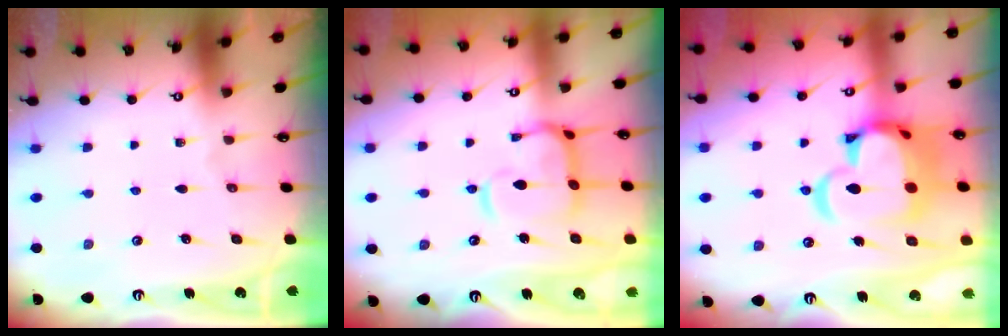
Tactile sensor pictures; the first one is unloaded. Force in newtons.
{"total": 8.4, "press": 8.3, "slide": 1.1}
{"total": 13.8, "press": 13.7, "slide": 2.0}